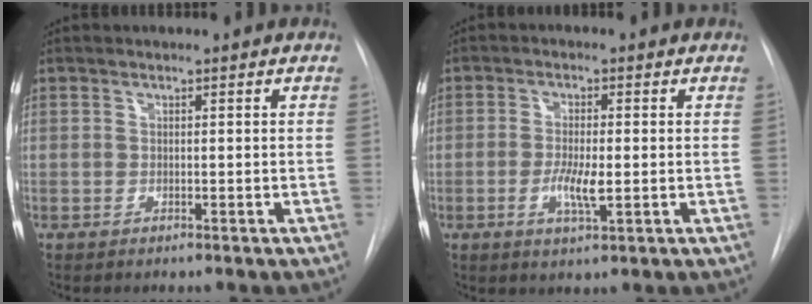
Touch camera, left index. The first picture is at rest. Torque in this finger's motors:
{"motor_torque": [0.79, 0.26, 0.15, 0.04]}